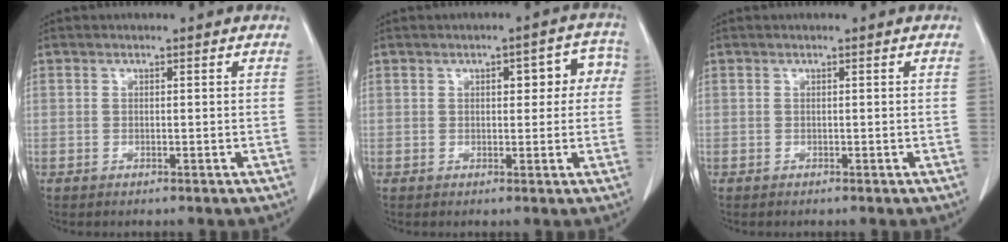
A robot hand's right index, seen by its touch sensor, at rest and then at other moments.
{"total": 5.7, "force": [1.2, 2.8, 4.9], "torque": [-0.044, 0.032, 0.011]}
{"total": 0.0}